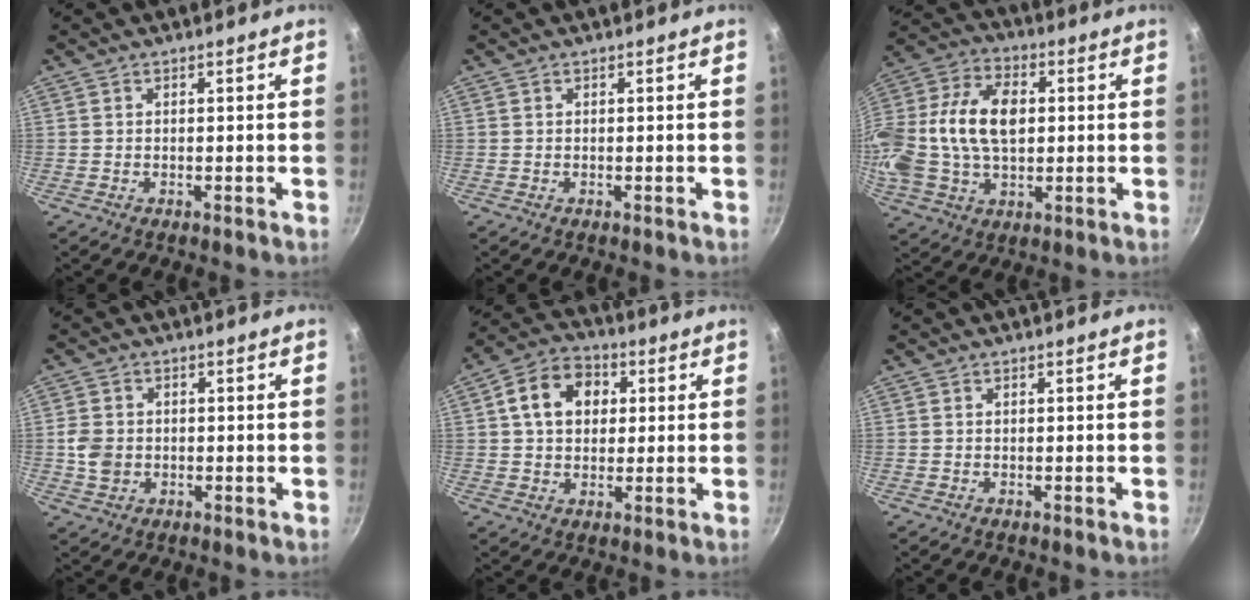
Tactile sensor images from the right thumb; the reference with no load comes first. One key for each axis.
{"total": 0.0}
{"total": 22.6, "fx": 1.8, "fy": 14.9, "fz": 16.9, "tx": -0.347, "ty": 0.033, "tz": 0.024}
{"total": 5.0, "fx": -0.4, "fy": 4.2, "fz": 2.7, "tx": -0.043, "ty": 0.006, "tz": -0.008}
{"total": 11.1, "fx": 2.6, "fy": 8.5, "fz": 6.7, "tx": -0.089, "ty": 0.016, "tz": 0.030}
{"total": 0.0}